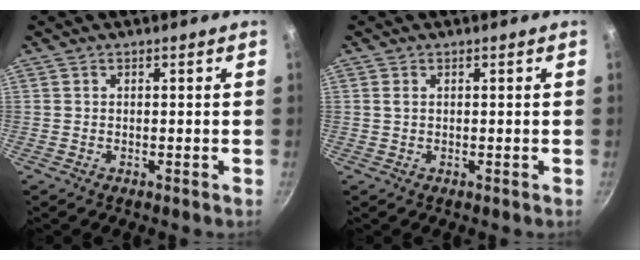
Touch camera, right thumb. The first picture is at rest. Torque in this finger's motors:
{"motor_torque": [-0.36, -0.35, 0.11, 0.02, 0.09]}